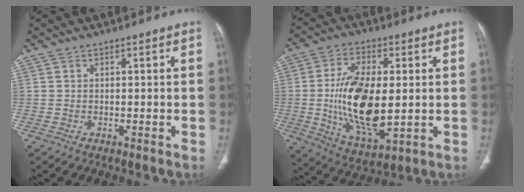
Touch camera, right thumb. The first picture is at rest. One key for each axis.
{"total": 17.6, "fx": -0.3, "fy": 8.3, "fz": 15.5, "tx": -0.281, "ty": -0.017, "tz": 0.003}